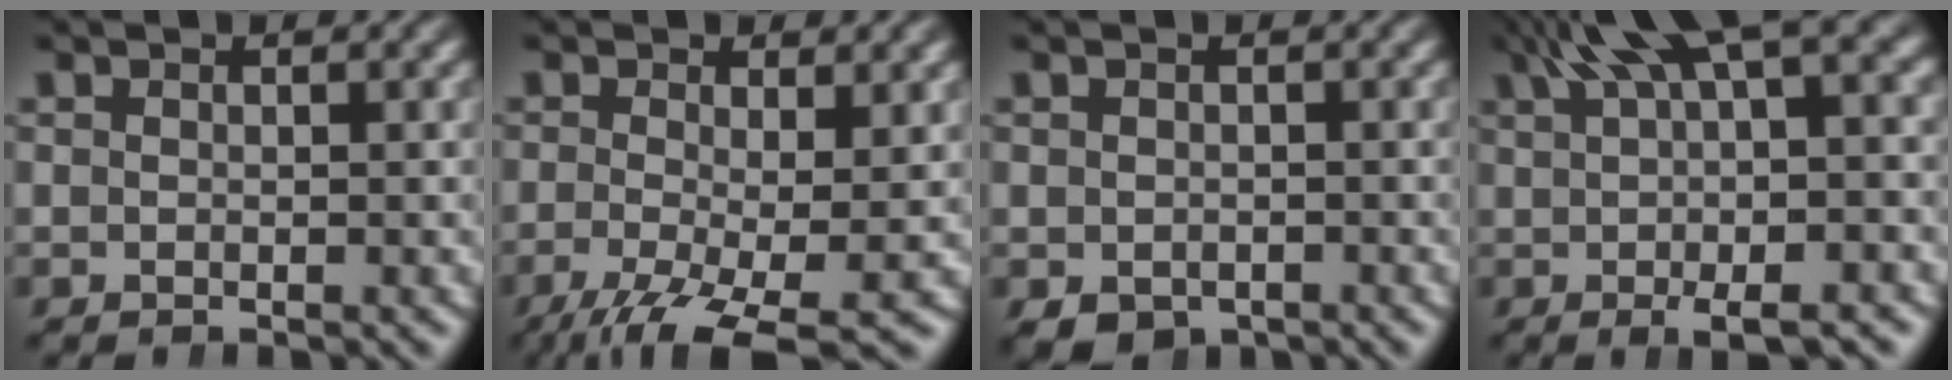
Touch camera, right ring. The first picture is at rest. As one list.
[{"total": 6.2, "force": [-3.3, 2.7, 4.5], "torque": [-0.099, -0.053, -0.033]}, {"total": 3.0, "force": [-2.2, 1.8, 1.1], "torque": [-0.026, -0.022, -0.021]}, {"total": 7.6, "force": [1.9, 1.8, 7.2], "torque": [-0.095, 0.023, 0.027]}]